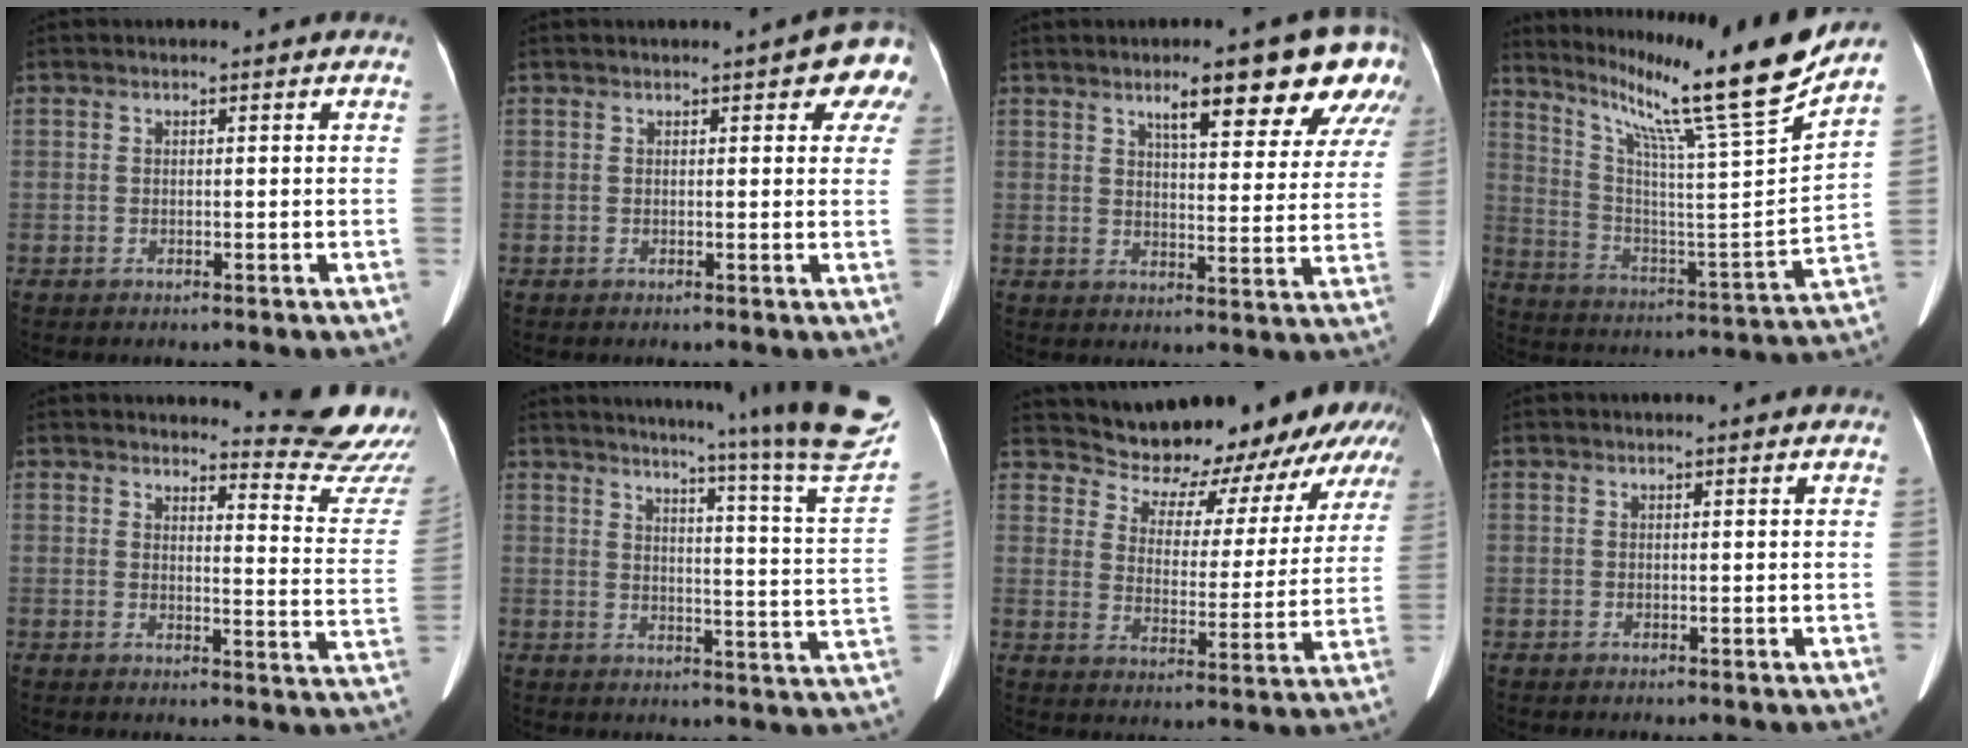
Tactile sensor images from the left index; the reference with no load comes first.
{"total": 8.6, "force": [5.0, 2.3, 6.5], "torque": [-0.063, -0.003, 0.044]}
{"total": 15.0, "force": [9.9, 3.5, 10.7], "torque": [-0.120, -0.012, 0.115]}
{"total": 23.9, "force": [18.8, -2.0, 14.6], "torque": [-0.246, -0.057, 0.290]}
{"total": 12.6, "force": [12.4, -0.4, 1.9], "torque": [-0.006, -0.134, 0.119]}
{"total": 24.7, "force": [20.7, -1.8, 13.3], "torque": [-0.191, -0.097, 0.242]}
{"total": 19.7, "force": [18.2, 5.8, 5.1], "torque": [-0.051, -0.044, 0.219]}
{"total": 2.3, "force": [2.1, 0.1, 0.9], "torque": [-0.008, 0.001, 0.019]}